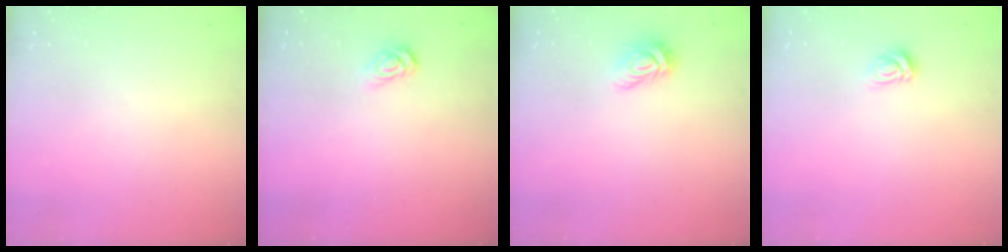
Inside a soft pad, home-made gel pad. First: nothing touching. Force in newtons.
{"total": 3.2, "press": 3.1, "slide": 0.4}
{"total": 5.7, "press": 5.7, "slide": 0.2}
{"total": 5.0, "press": 5.0, "slide": 0.5}